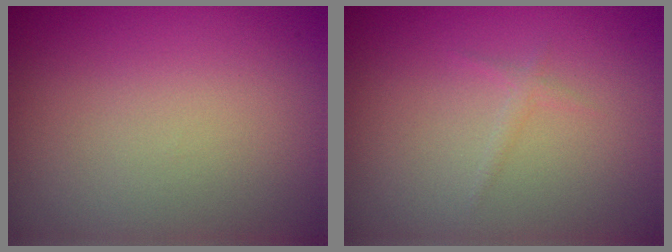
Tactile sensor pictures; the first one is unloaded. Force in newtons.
{"total": 0.6, "press": 0.6, "slide": 0.1}